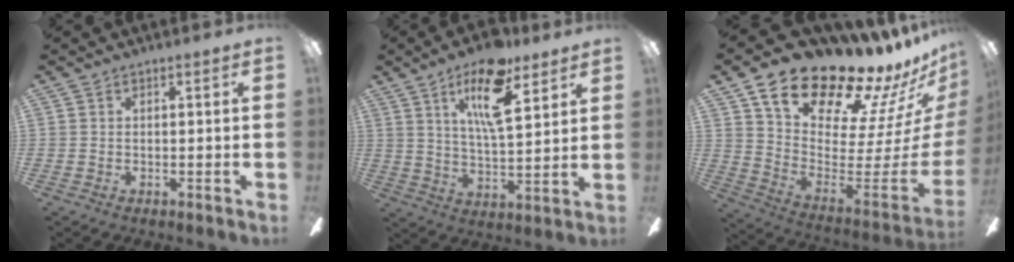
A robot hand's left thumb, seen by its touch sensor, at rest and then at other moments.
{"total": 15.6, "force": [9.2, 5.6, 11.3], "torque": [-0.193, -0.030, 0.153]}
{"total": 18.8, "force": [14.8, 5.6, 10.2], "torque": [-0.154, -0.137, 0.257]}